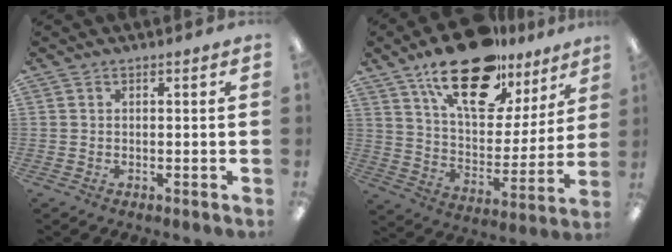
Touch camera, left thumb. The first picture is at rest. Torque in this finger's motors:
{"motor_torque": [0.78, 0.24, 1.72, -1.05, 0.16]}